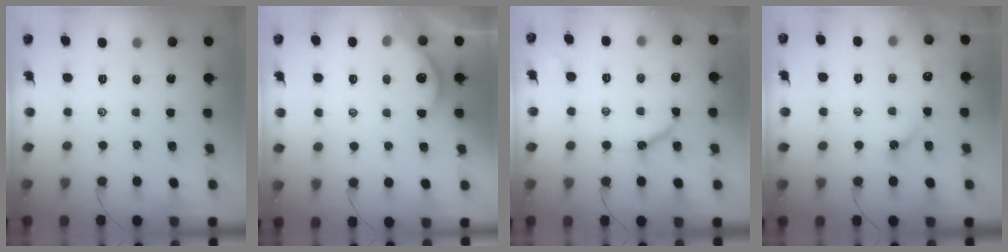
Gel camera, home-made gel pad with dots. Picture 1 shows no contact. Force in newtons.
{"total": 4.7, "press": 4.6, "slide": 0.6}
{"total": 8.3, "press": 8.2, "slide": 0.8}
{"total": 4.2, "press": 4.2, "slide": 0.6}